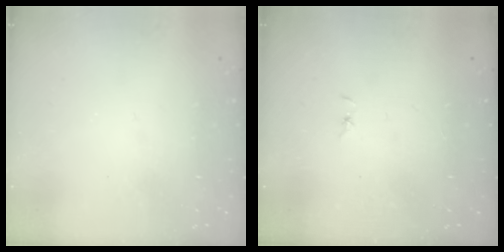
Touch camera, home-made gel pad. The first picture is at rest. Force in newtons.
{"total": 0.7, "press": 0.7, "slide": 0.1}